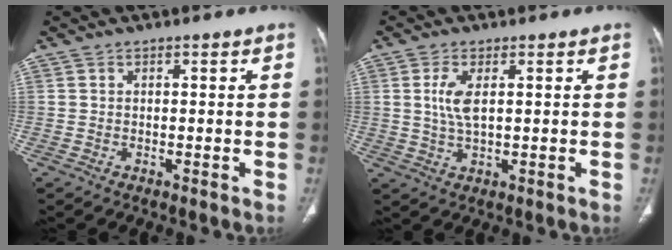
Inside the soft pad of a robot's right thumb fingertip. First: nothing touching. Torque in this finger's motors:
{"motor_torque": [-0.51, 0.15, 0.29, 0.40, 0.07]}